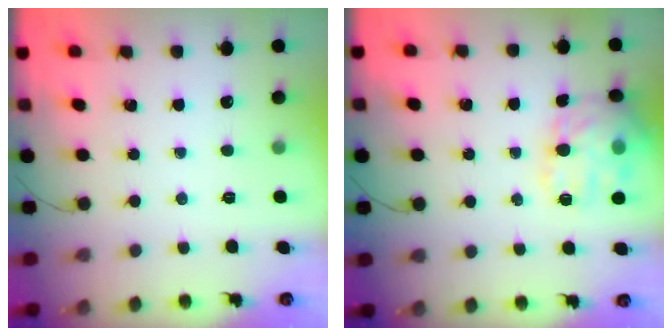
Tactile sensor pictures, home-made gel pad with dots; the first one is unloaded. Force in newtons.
{"total": 17.6, "press": 17.5, "slide": 1.3}